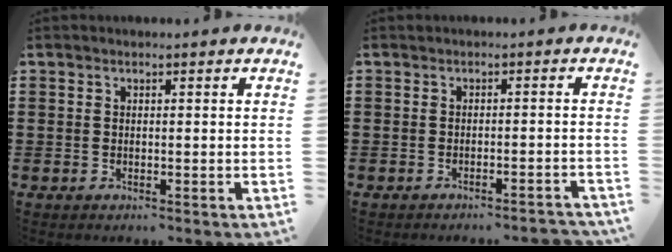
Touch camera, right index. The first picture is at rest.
{"total": 1.6, "force": [-1.5, -0.1, 0.5], "torque": [-0.012, 0.002, -0.030]}